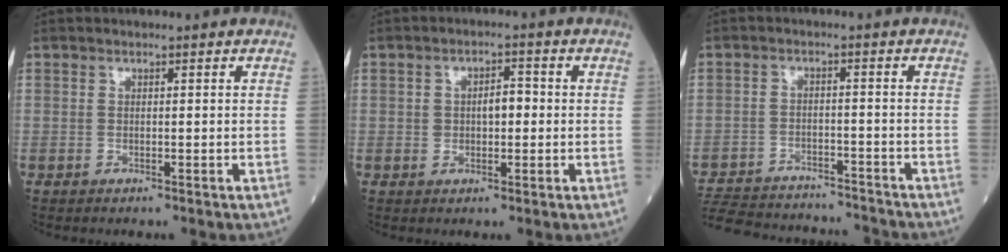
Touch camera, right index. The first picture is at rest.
{"total": 3.7, "force": [0.1, 1.9, 3.2], "torque": [-0.050, 0.010, 0.003]}
{"total": 17.5, "force": [-16.3, 4.0, 4.8], "torque": [-0.113, -0.002, -0.232]}